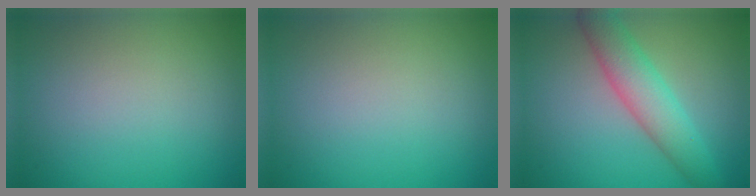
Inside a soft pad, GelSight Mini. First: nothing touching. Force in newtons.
{"total": 0.0}
{"total": 4.6, "press": 4.6, "slide": 0.2}